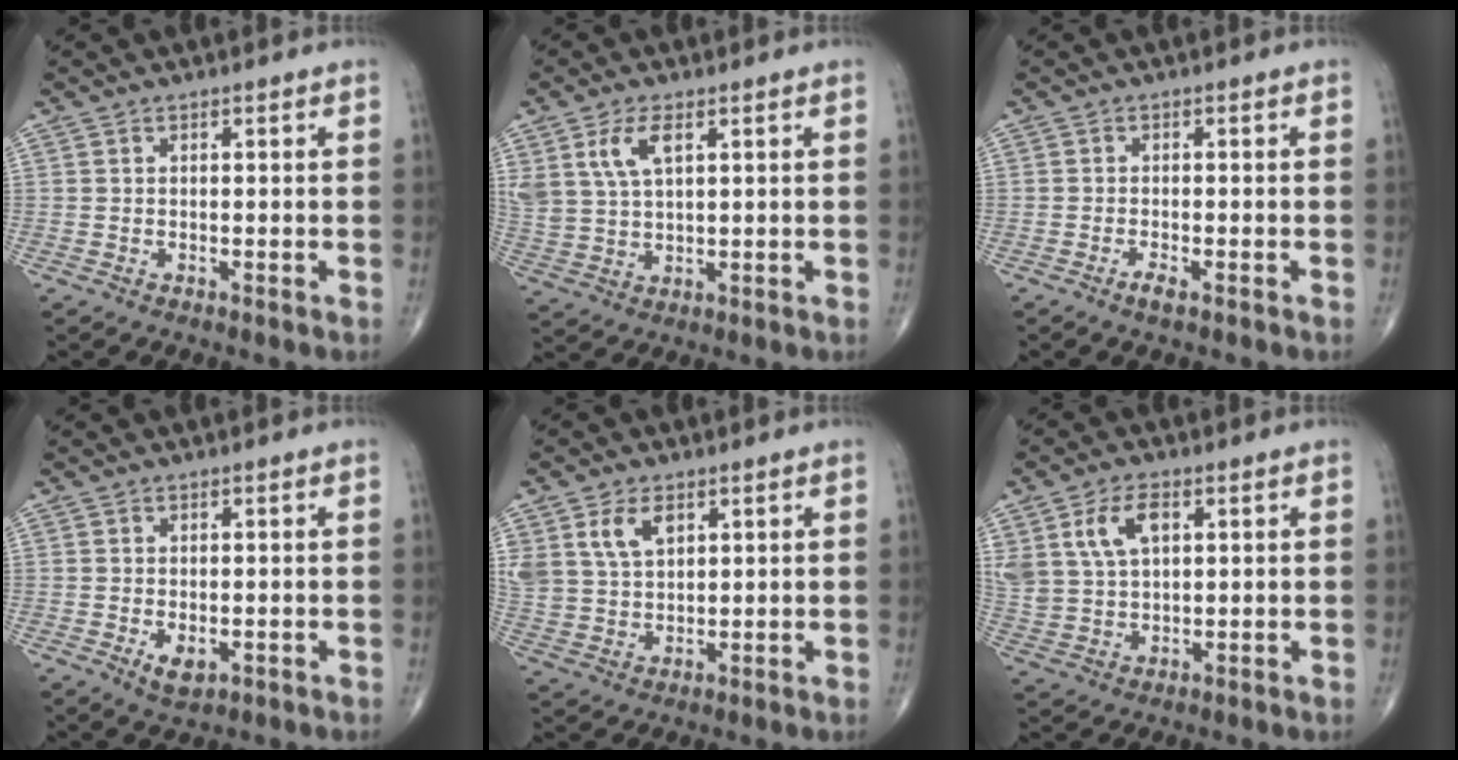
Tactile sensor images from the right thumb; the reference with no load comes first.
{"total": 7.3, "force": [3.2, 3.5, 5.4], "torque": [-0.114, -0.006, 0.071]}
{"total": 1.5, "force": [-1.0, 0.4, 1.1], "torque": [-0.024, 0.002, -0.019]}
{"total": 3.4, "force": [-1.0, 1.9, 2.6], "torque": [-0.035, -0.004, -0.008]}
{"total": 8.5, "force": [3.9, 5.5, 5.2], "torque": [-0.091, -0.011, 0.085]}
{"total": 9.8, "force": [3.8, 5.9, 6.8], "torque": [-0.130, -0.003, 0.081]}